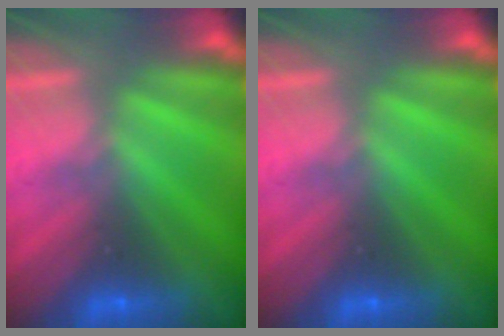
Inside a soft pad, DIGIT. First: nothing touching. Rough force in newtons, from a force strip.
{"total": 0.0}